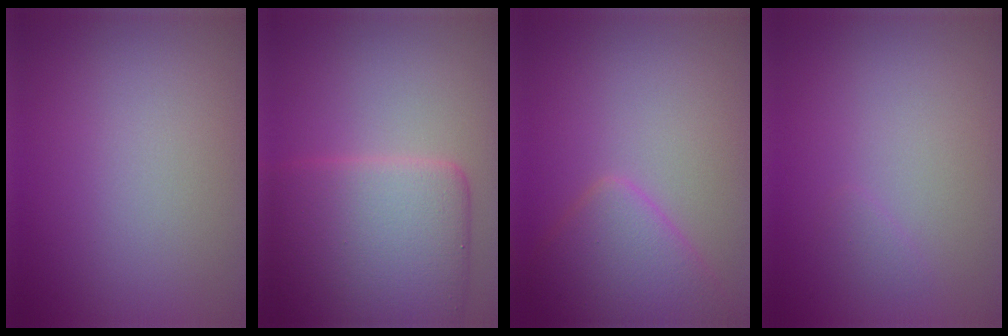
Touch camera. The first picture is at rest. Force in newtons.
{"total": 9.0, "press": 9.0, "slide": 0.1}
{"total": 4.2, "press": 4.2, "slide": 0.2}
{"total": 0.6, "press": 0.6, "slide": 0.1}